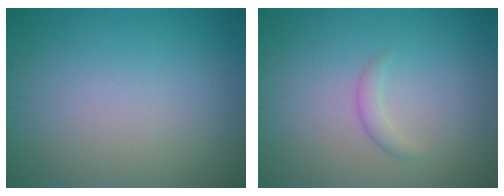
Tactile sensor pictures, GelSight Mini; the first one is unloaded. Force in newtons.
{"total": 1.1, "press": 1.1, "slide": 0.1}